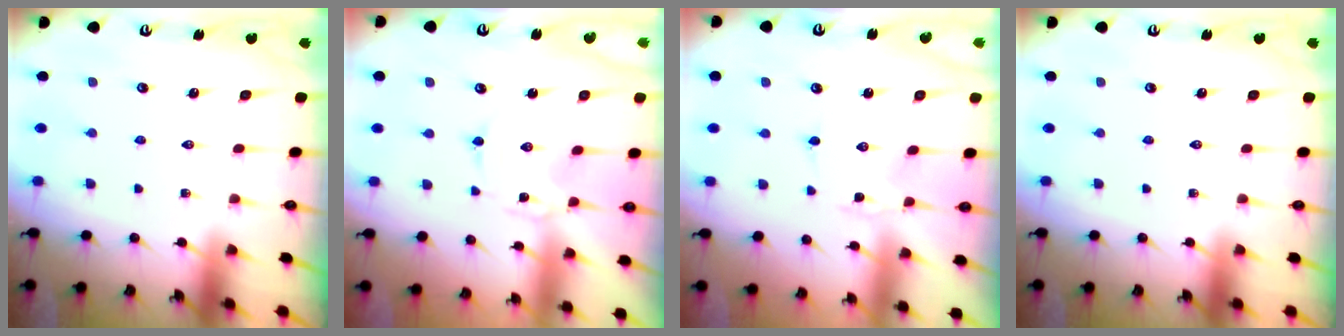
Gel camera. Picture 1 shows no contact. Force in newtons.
{"total": 0.0}
{"total": 1.1, "press": 1.1, "slide": 0.2}
{"total": 0.0}